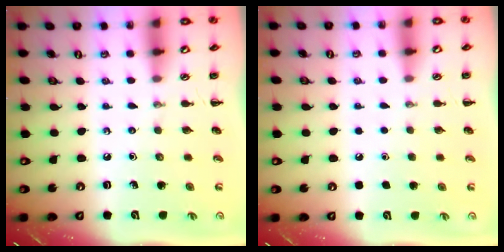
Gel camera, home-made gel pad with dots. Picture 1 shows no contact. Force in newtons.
{"total": 1.7, "press": 1.7, "slide": 0.1}